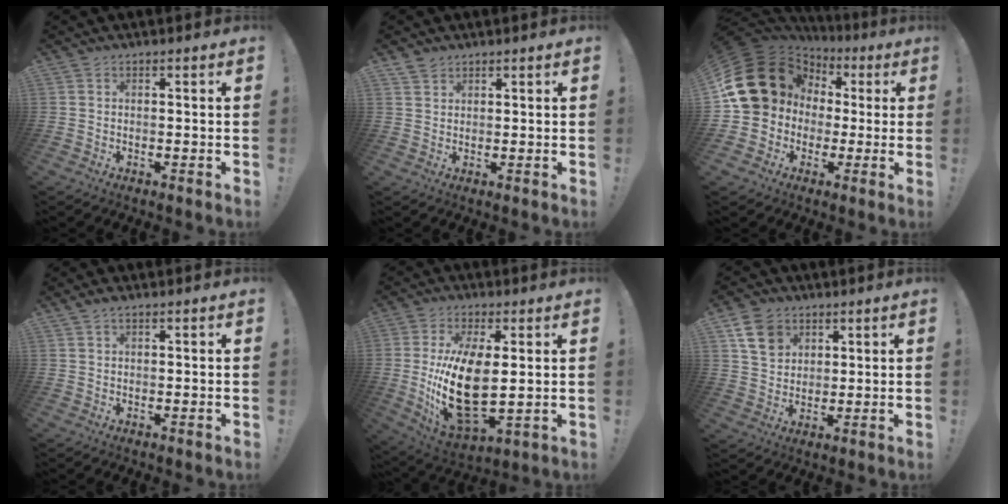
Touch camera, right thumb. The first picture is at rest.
{"total": 2.4, "force": [2.1, 1.0, 0.5], "torque": [-0.010, -0.012, 0.041]}
{"total": 19.7, "force": [4.9, 16.6, 9.4], "torque": [-0.151, -0.020, 0.130]}
{"total": 1.6, "force": [1.0, 0.6, 1.1], "torque": [-0.018, -0.001, 0.019]}
{"total": 18.7, "force": [1.1, 8.9, 16.4], "torque": [-0.323, -0.028, 0.024]}
{"total": 9.9, "force": [5.2, 7.3, 4.1], "torque": [-0.053, -0.020, 0.103]}